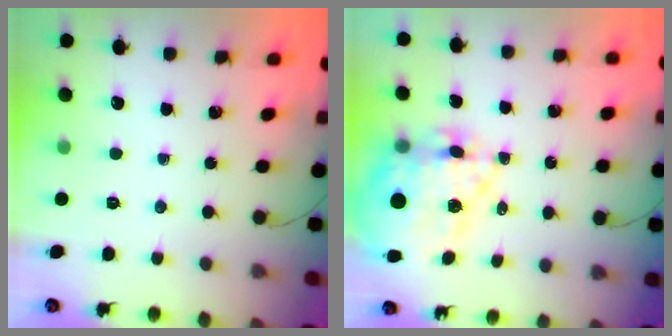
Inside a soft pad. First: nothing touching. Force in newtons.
{"total": 25.7, "press": 25.2, "slide": 5.1}